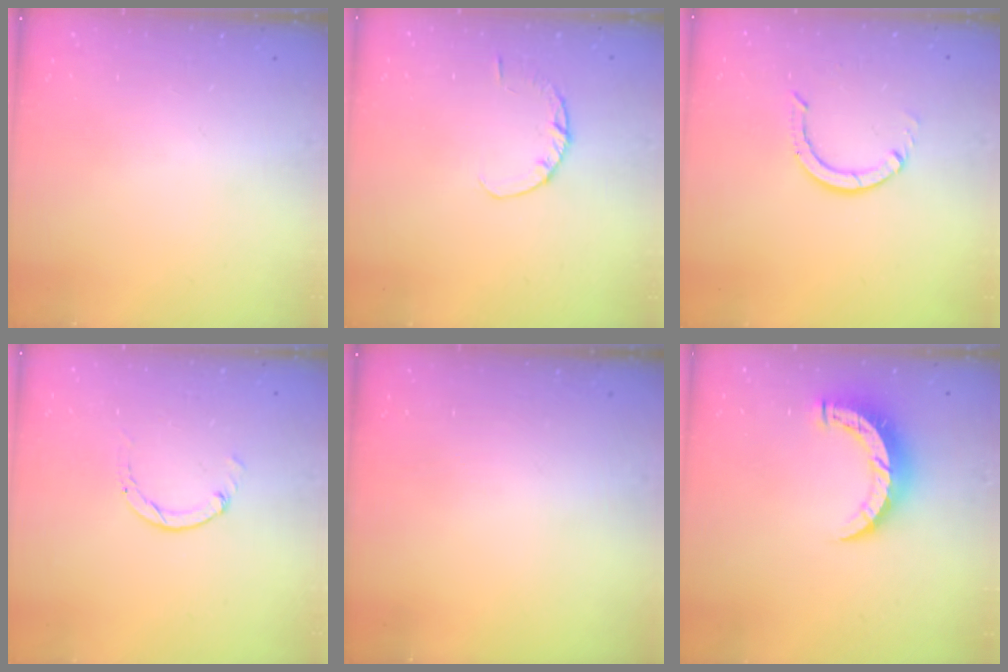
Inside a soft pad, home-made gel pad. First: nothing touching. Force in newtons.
{"total": 2.9, "press": 2.8, "slide": 0.4}
{"total": 3.7, "press": 3.7, "slide": 0.3}
{"total": 0.0}
{"total": 0.0}
{"total": 10.2, "press": 10.1, "slide": 1.0}